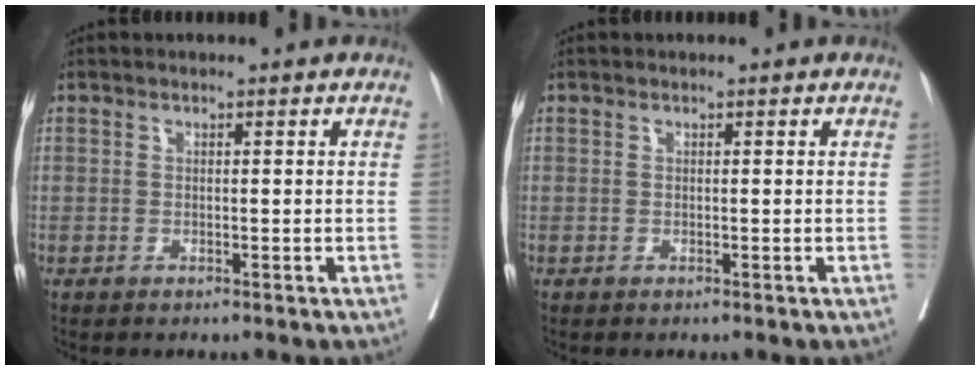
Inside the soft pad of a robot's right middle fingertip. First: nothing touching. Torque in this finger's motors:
{"motor_torque": [-0.03, 0.17, 0.00, 0.00]}